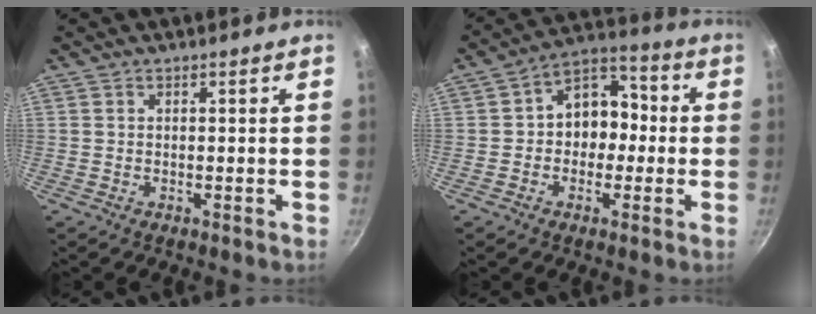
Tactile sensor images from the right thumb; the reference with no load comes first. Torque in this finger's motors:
{"motor_torque": [-0.11, 0.44, -0.07, 0.28, 0.05]}